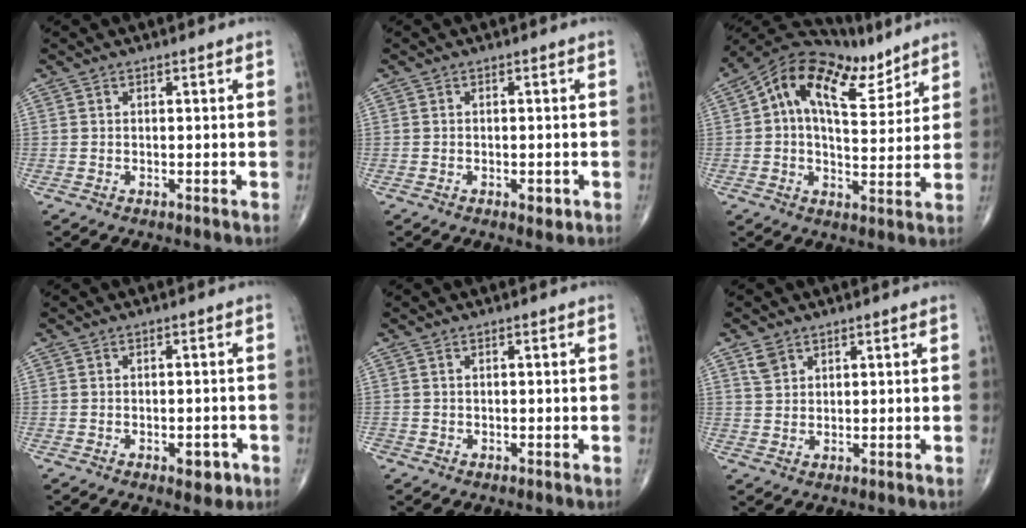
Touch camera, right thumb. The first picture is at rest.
{"total": 2.0, "force": [-0.8, 1.0, 1.5], "torque": [-0.015, 0.000, -0.009]}
{"total": 15.3, "force": [8.1, 7.8, 10.4], "torque": [-0.145, -0.004, 0.135]}
{"total": 3.7, "force": [-1.7, 1.9, 2.7], "torque": [-0.022, 0.007, -0.018]}
{"total": 0.6, "force": [-0.3, 0.5, 0.0], "torque": [0.001, 0.003, -0.008]}
{"total": 2.8, "force": [1.7, 2.0, 1.1], "torque": [-0.013, -0.005, 0.036]}